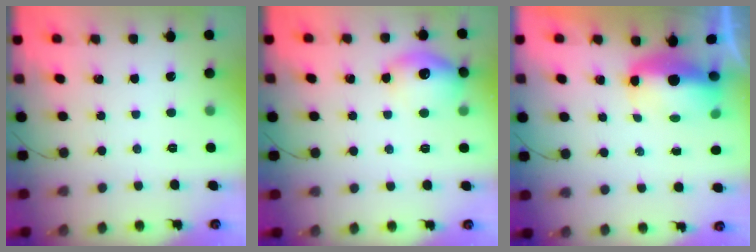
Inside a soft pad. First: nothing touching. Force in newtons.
{"total": 13.0, "press": 13.0, "slide": 0.6}
{"total": 6.4, "press": 6.4, "slide": 0.6}